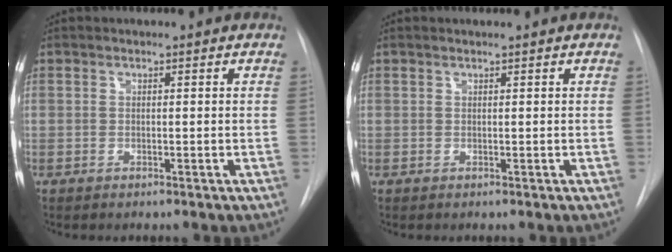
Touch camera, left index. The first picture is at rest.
{"total": 0.0}